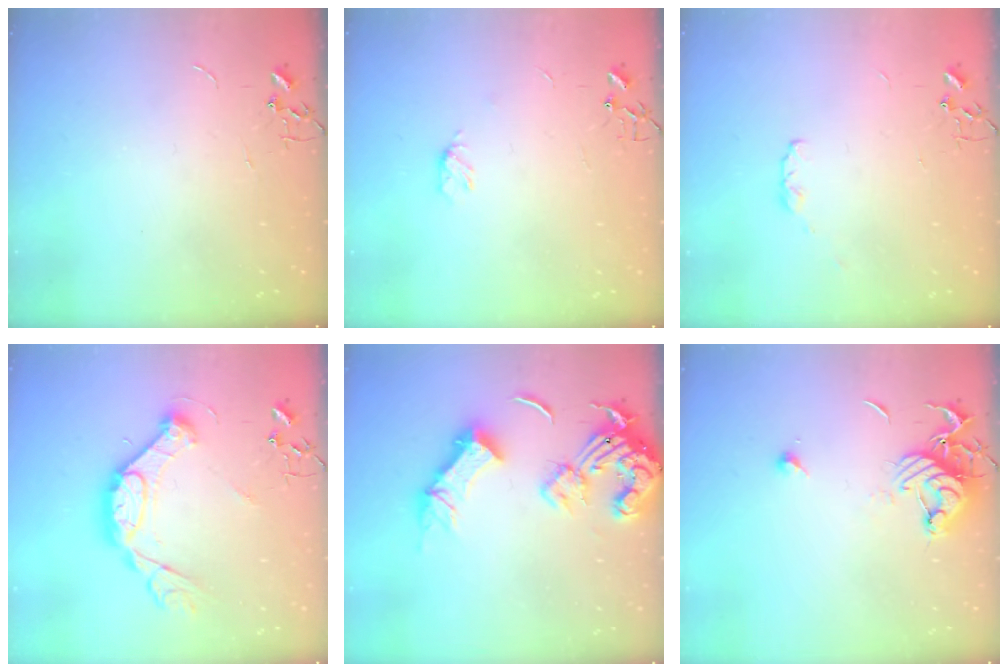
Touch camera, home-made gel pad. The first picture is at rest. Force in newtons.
{"total": 5.0, "press": 4.9, "slide": 0.4}
{"total": 3.5, "press": 3.5, "slide": 0.5}
{"total": 16.3, "press": 16.3, "slide": 1.5}
{"total": 18.2, "press": 18.1, "slide": 2.1}
{"total": 10.4, "press": 10.4, "slide": 0.8}